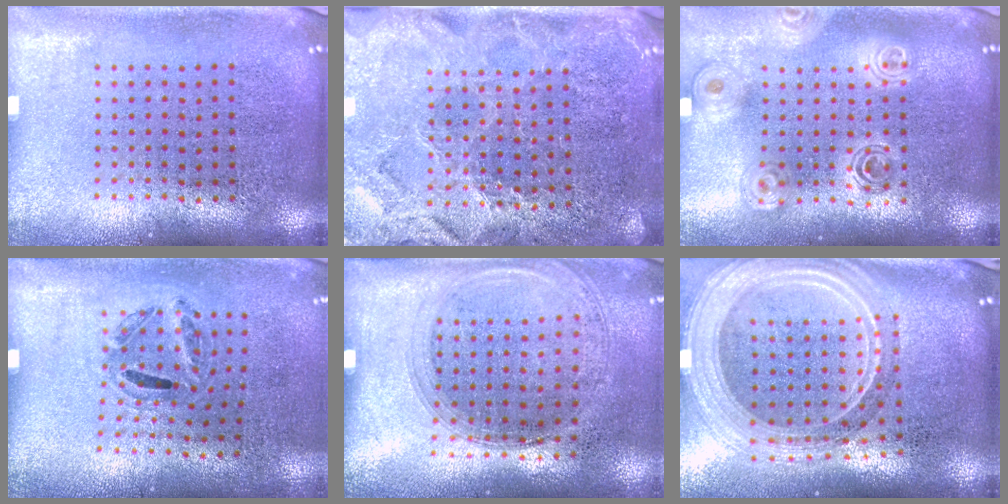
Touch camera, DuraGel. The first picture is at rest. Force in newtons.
{"total": 3.6, "press": 3.3, "slide": 1.4}
{"total": 1.6, "press": 1.4, "slide": 0.8}
{"total": 1.1, "press": 0.6, "slide": 0.9}
{"total": 1.3, "press": 1.2, "slide": 0.6}
{"total": 2.7, "press": 2.2, "slide": 1.5}